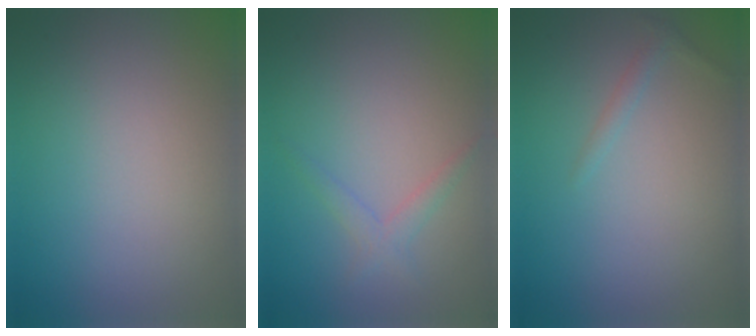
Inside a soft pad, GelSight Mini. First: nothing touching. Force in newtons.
{"total": 1.5, "press": 1.5, "slide": 0.1}
{"total": 0.8, "press": 0.8, "slide": 0.0}